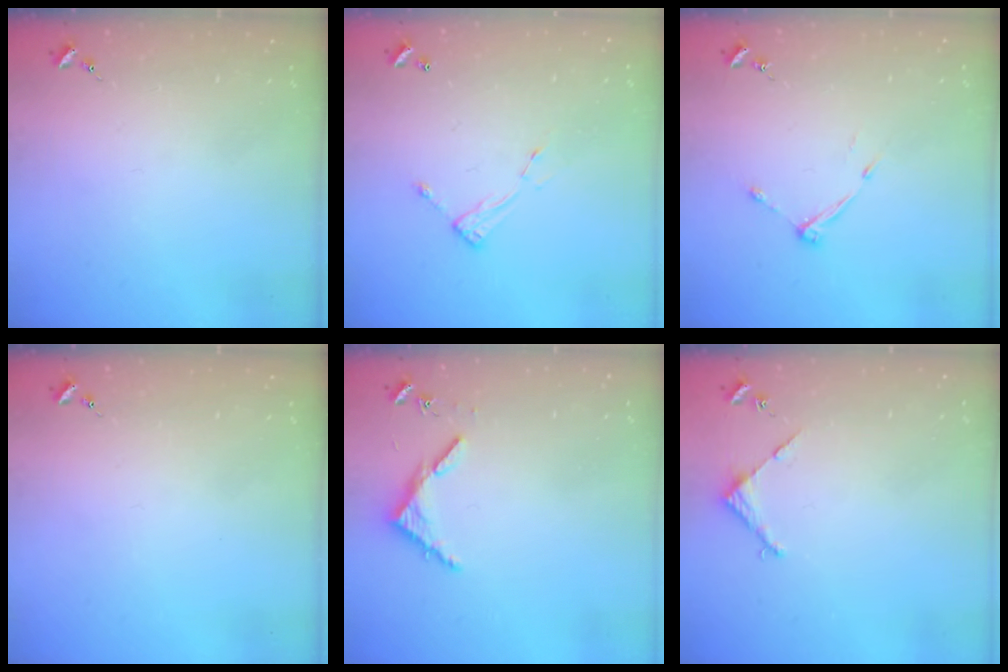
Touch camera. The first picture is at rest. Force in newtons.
{"total": 6.6, "press": 6.6, "slide": 0.2}
{"total": 5.1, "press": 5.1, "slide": 0.6}
{"total": 0.0}
{"total": 3.9, "press": 3.9, "slide": 0.3}
{"total": 2.9, "press": 2.8, "slide": 0.2}